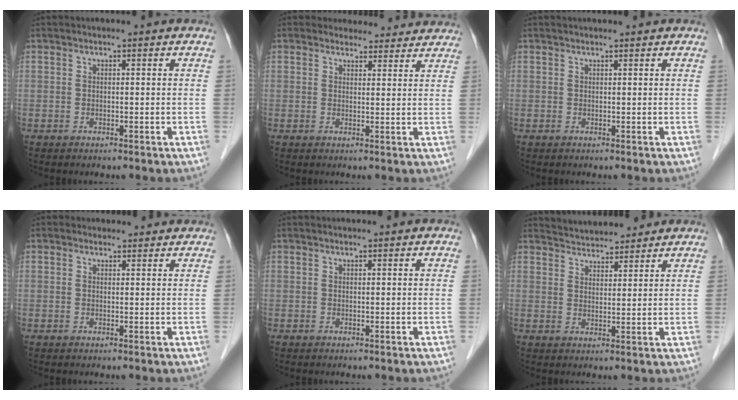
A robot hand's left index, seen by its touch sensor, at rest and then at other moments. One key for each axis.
{"total": 6.3, "fx": 5.9, "fy": 2.2, "fz": 0.2, "tx": 0.015, "ty": 0.004, "tz": 0.053}
{"total": 1.8, "fx": 1.6, "fy": -0.1, "fz": 0.7, "tx": -0.006, "ty": 0.013, "tz": 0.022}
{"total": 1.9, "fx": 1.8, "fy": 0.8, "fz": 0.0, "tx": -0.003, "ty": 0.006, "tz": 0.017}
{"total": 1.2, "fx": 1.1, "fy": -0.1, "fz": 0.5, "tx": -0.005, "ty": 0.011, "tz": 0.016}
{"total": 6.9, "fx": 6.6, "fy": 1.4, "fz": 1.1, "tx": -0.017, "ty": 0.019, "tz": 0.098}